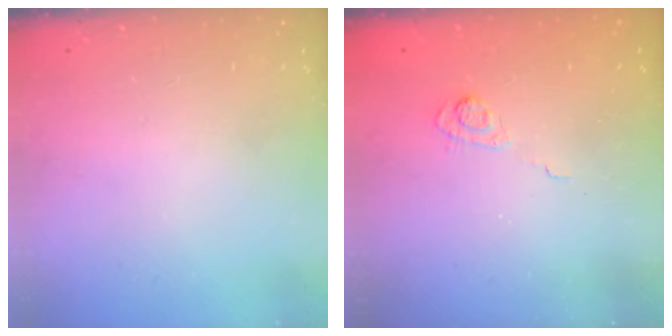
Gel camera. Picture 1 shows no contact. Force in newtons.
{"total": 3.8, "press": 3.5, "slide": 1.6}